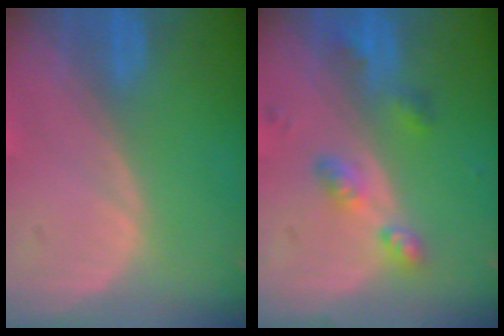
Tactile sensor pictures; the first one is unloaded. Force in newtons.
{"total": 5.2, "press": 4.8, "slide": 2.0}